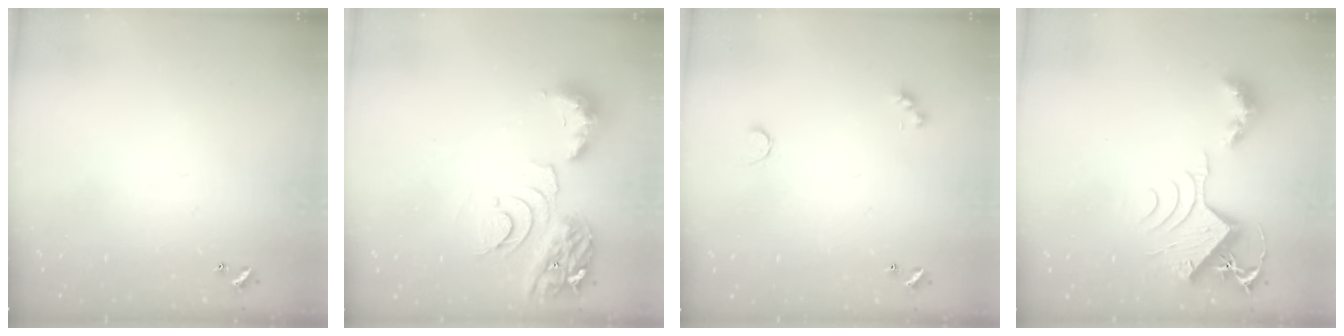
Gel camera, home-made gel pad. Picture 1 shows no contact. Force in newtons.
{"total": 10.1, "press": 10.0, "slide": 1.2}
{"total": 2.6, "press": 2.5, "slide": 0.5}
{"total": 9.4, "press": 9.4, "slide": 1.1}